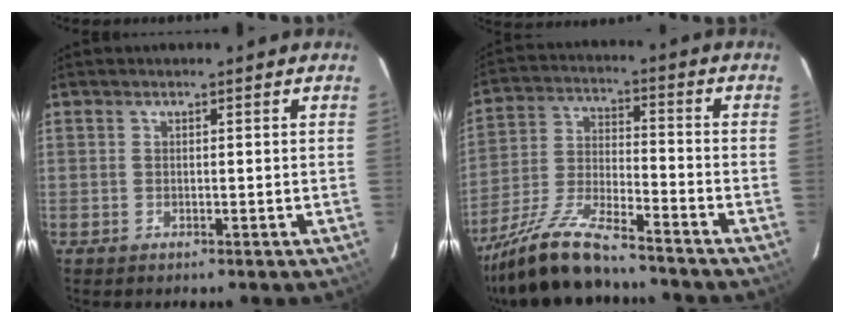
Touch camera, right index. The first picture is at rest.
{"total": 15.9, "force": [-13.3, 2.7, 8.3], "torque": [-0.182, -0.022, -0.244]}